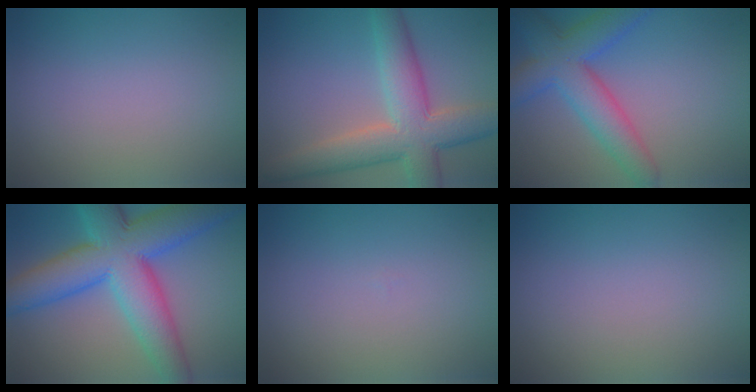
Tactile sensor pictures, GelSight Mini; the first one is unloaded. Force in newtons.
{"total": 8.0, "press": 8.0, "slide": 0.4}
{"total": 6.8, "press": 6.8, "slide": 0.3}
{"total": 11.9, "press": 11.9, "slide": 0.3}
{"total": 0.0}
{"total": 0.0}